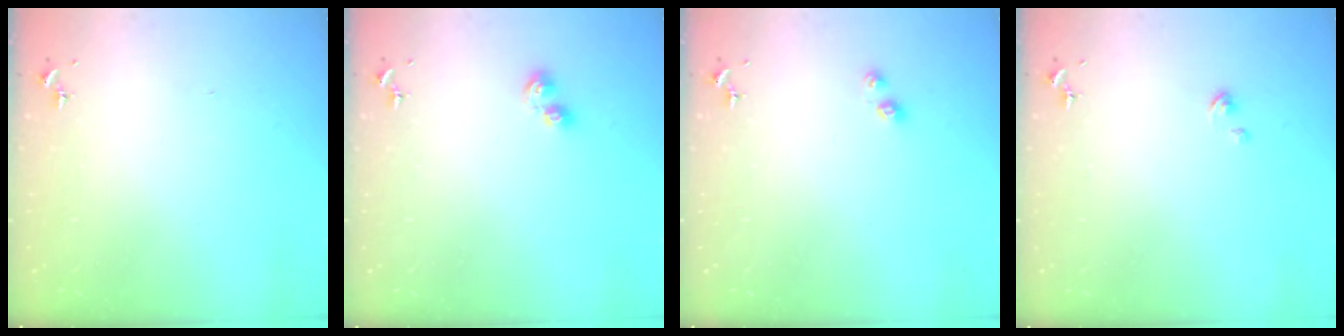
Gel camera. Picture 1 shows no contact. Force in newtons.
{"total": 5.8, "press": 5.8, "slide": 0.8}
{"total": 3.4, "press": 3.3, "slide": 0.5}
{"total": 0.8, "press": 0.8, "slide": 0.2}